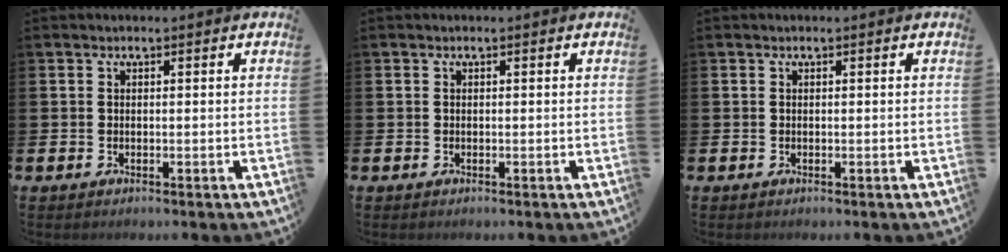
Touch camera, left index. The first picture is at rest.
{"total": 0.0}
{"total": 0.0}